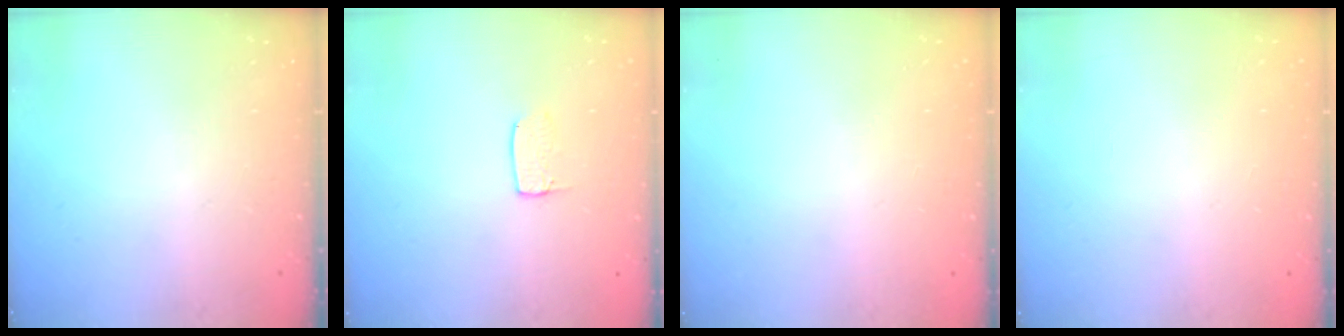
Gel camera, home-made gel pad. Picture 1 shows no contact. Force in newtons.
{"total": 4.2, "press": 4.2, "slide": 0.3}
{"total": 0.0}
{"total": 0.0}